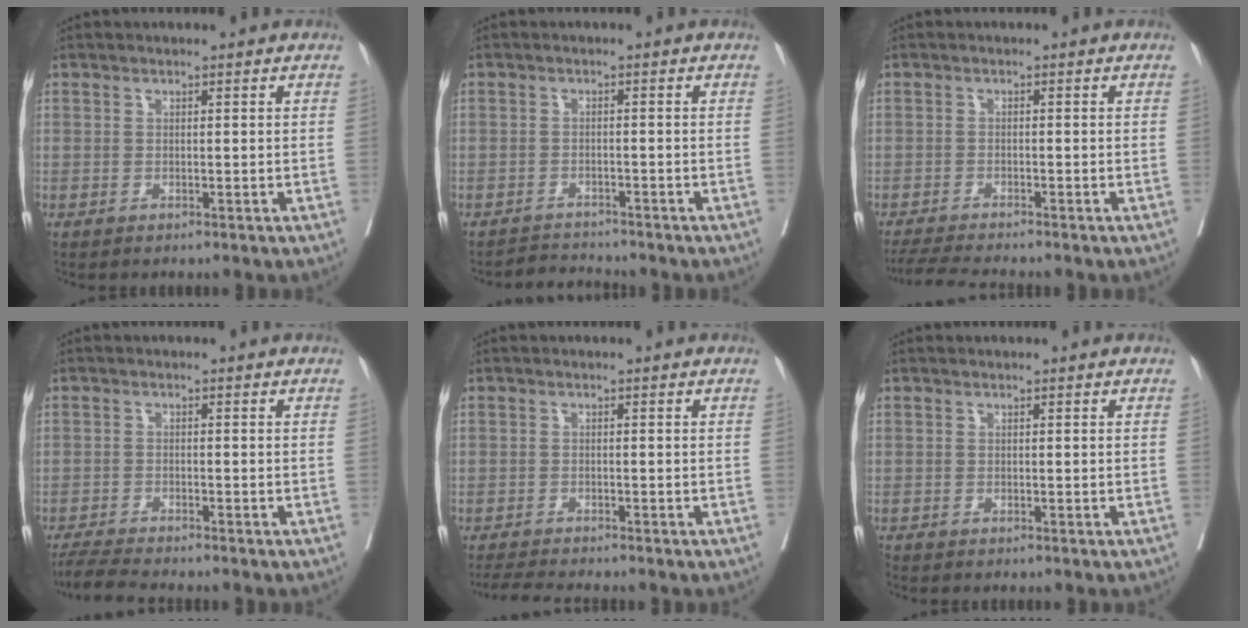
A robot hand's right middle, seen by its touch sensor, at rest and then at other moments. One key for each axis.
{"total": 2.7, "fx": -2.6, "fy": -0.1, "fz": -0.8, "tx": 0.016, "ty": -0.012, "tz": -0.042}
{"total": 5.2, "fx": -4.8, "fy": -0.5, "fz": 1.8, "tx": -0.028, "ty": -0.019, "tz": -0.084}
{"total": 4.6, "fx": -4.4, "fy": -0.5, "fz": 1.5, "tx": -0.024, "ty": -0.021, "tz": -0.078}
{"total": 4.6, "fx": -4.3, "fy": -0.1, "fz": 1.5, "tx": -0.023, "ty": -0.017, "tz": -0.073}
{"total": 0.6, "fx": -0.6, "fy": -0.1, "fz": 0.0, "tx": -0.004, "ty": -0.002, "tz": -0.016}